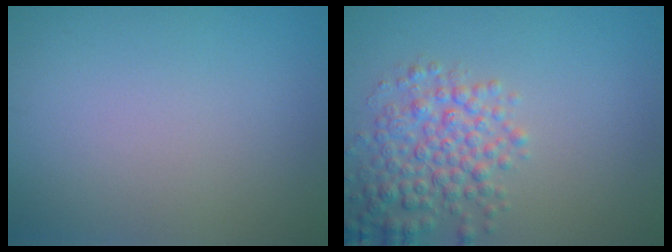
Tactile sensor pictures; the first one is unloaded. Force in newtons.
{"total": 4.5, "press": 4.5, "slide": 0.1}